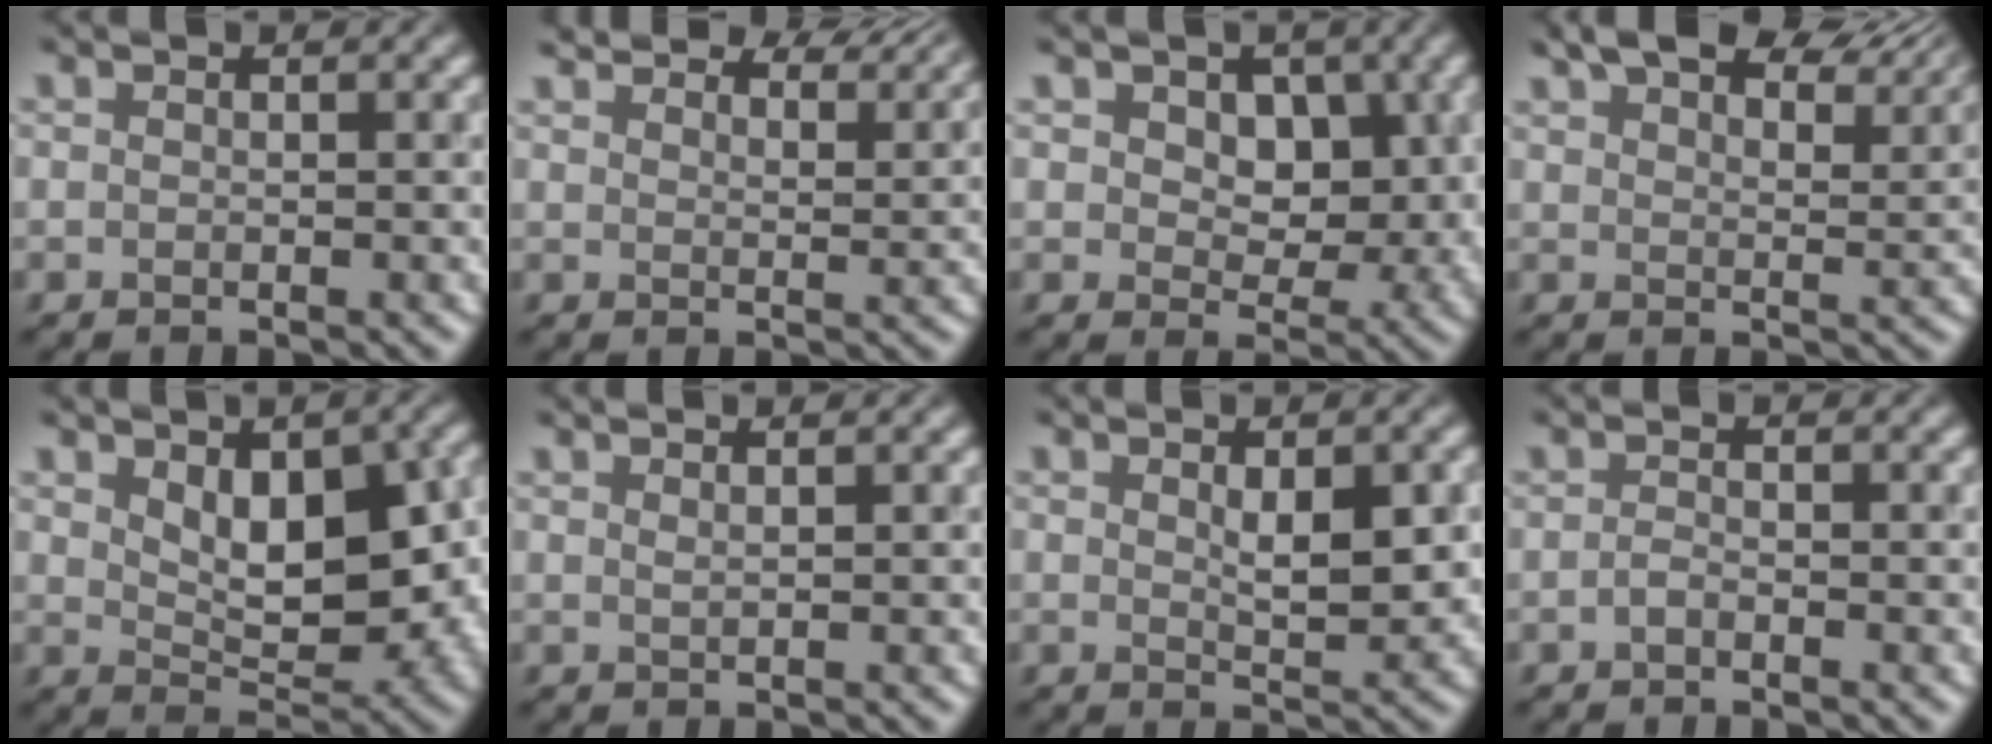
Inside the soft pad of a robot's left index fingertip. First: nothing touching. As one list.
[{"total": 6.4, "force": [5.9, 1.2, 2.0], "torque": [-0.027, 0.010, 0.074]}, {"total": 6.3, "force": [1.3, 4.4, 4.3], "torque": [-0.046, -0.001, 0.019]}, {"total": 9.1, "force": [7.5, 2.6, 4.4], "torque": [-0.060, 0.021, 0.102]}, {"total": 7.3, "force": [1.0, 4.0, 6.1], "torque": [-0.087, -0.005, 0.031]}, {"total": 0.5, "force": [0.5, 0.0, 0.2], "torque": [0.005, 0.006, 0.011]}, {"total": 3.2, "force": [0.5, 1.3, 2.9], "torque": [-0.047, 0.001, 0.014]}, {"total": 0.5, "force": [-0.4, 0.1, 0.3], "torque": [-0.005, 0.006, -0.006]}]